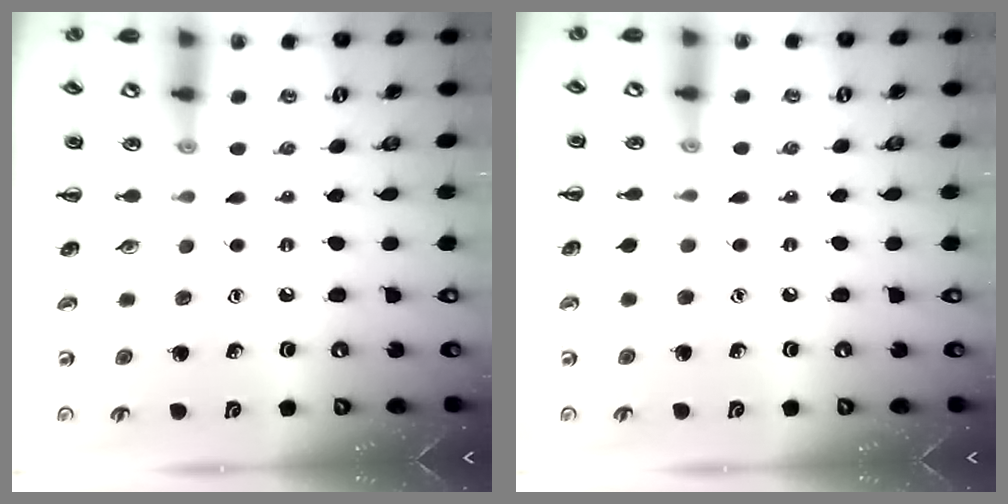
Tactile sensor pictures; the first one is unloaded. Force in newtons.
{"total": 2.3, "press": 2.1, "slide": 0.9}